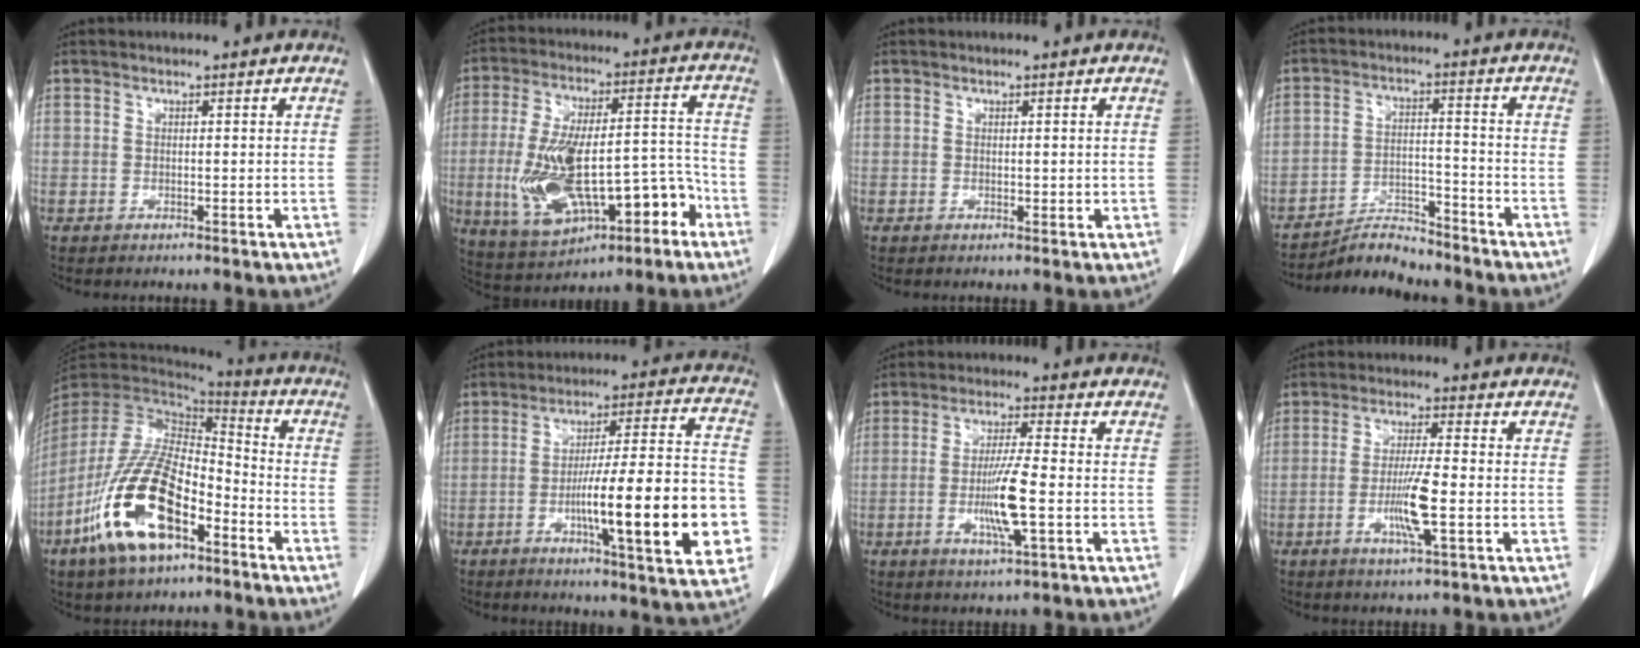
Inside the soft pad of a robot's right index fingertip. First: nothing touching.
{"total": 18.7, "force": [-6.1, 7.2, 16.2], "torque": [-0.300, 0.029, -0.081]}
{"total": 1.1, "force": [0.1, 0.6, 0.9], "torque": [-0.014, -0.004, 0.004]}
{"total": 6.5, "force": [-6.4, 0.9, 0.3], "torque": [-0.008, 0.006, -0.108]}
{"total": 17.8, "force": [-8.3, 6.7, 14.3], "torque": [-0.302, -0.010, -0.152]}
{"total": 20.9, "force": [-5.3, 2.4, 20.0], "torque": [-0.252, 0.014, -0.072]}
{"total": 8.1, "force": [-1.7, 0.2, 7.9], "torque": [-0.151, -0.010, -0.034]}
{"total": 7.0, "force": [-1.8, 0.1, 6.8], "torque": [-0.128, -0.010, -0.035]}